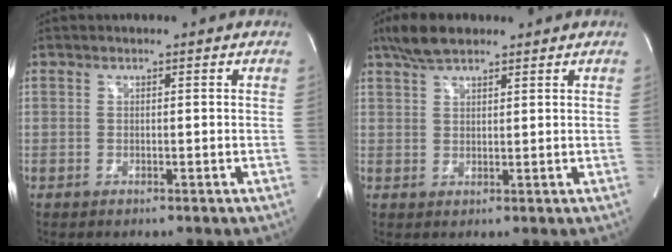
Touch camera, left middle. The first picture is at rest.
{"total": 5.4, "force": [4.2, 1.7, 2.9], "torque": [-0.069, 0.016, 0.081]}